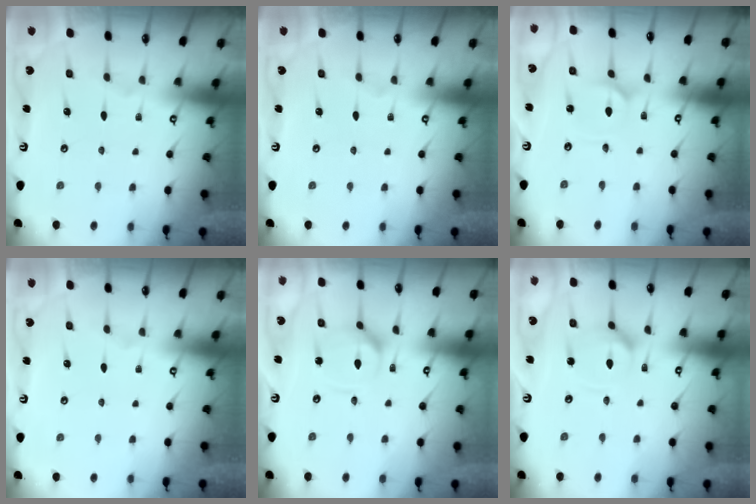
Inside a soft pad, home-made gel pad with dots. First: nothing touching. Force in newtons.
{"total": 0.0}
{"total": 2.3, "press": 2.2, "slide": 0.3}
{"total": 0.0}
{"total": 5.6, "press": 5.6, "slide": 0.4}
{"total": 8.4, "press": 8.4, "slide": 0.7}